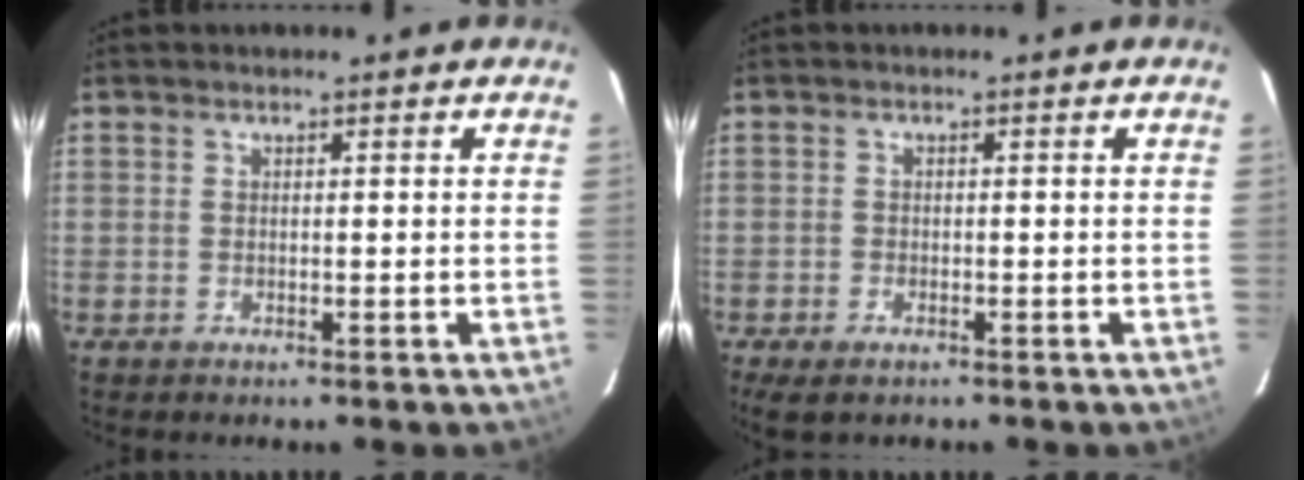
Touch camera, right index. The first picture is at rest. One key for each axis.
{"total": 4.0, "fx": -2.8, "fy": 1.7, "fz": 2.2, "tx": -0.056, "ty": -0.015, "tz": -0.050}